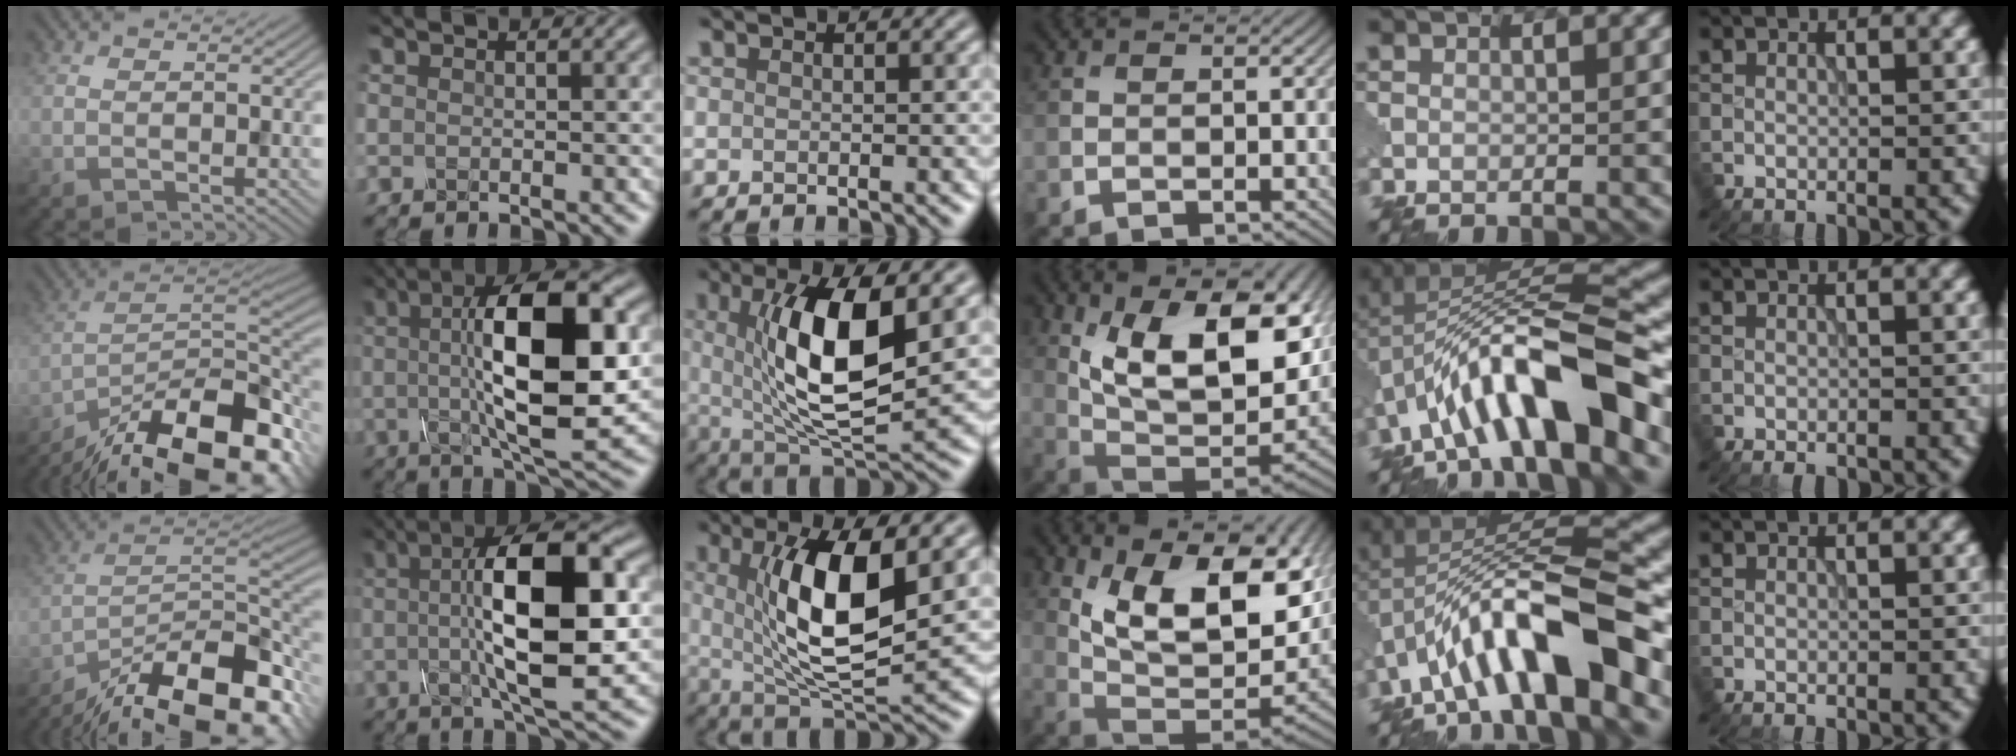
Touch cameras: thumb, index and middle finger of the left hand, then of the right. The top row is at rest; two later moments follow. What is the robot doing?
{"motion": "disassemble", "object": "glue stick"}